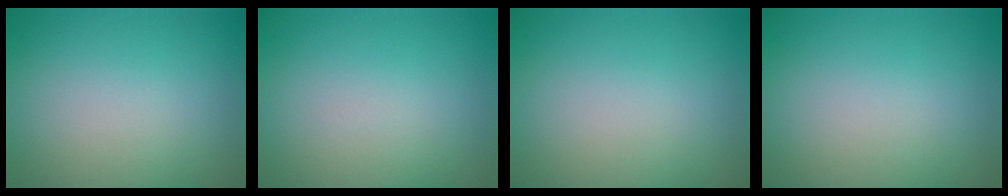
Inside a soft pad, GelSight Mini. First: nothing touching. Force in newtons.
{"total": 0.0}
{"total": 0.0}
{"total": 0.0}